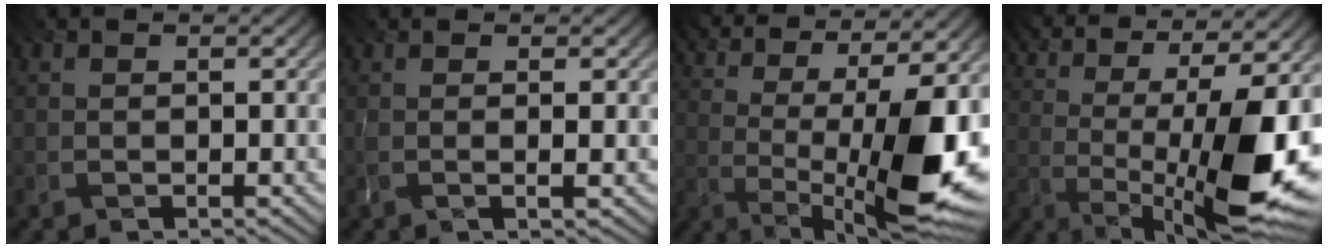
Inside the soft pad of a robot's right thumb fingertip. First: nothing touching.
{"total": 1.7, "force": [0.2, -0.1, 1.7], "torque": [-0.024, 0.002, -0.008]}
{"total": 16.8, "force": [1.2, 6.4, 15.5], "torque": [-0.222, 0.015, 0.025]}
{"total": 17.8, "force": [-0.1, 6.5, 16.6], "torque": [-0.240, 0.006, 0.001]}